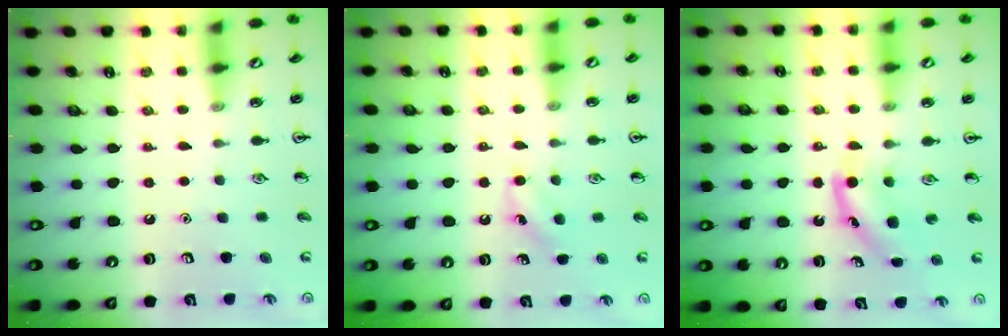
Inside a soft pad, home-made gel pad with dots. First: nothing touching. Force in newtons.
{"total": 6.3, "press": 6.0, "slide": 2.0}
{"total": 4.2, "press": 4.0, "slide": 1.1}